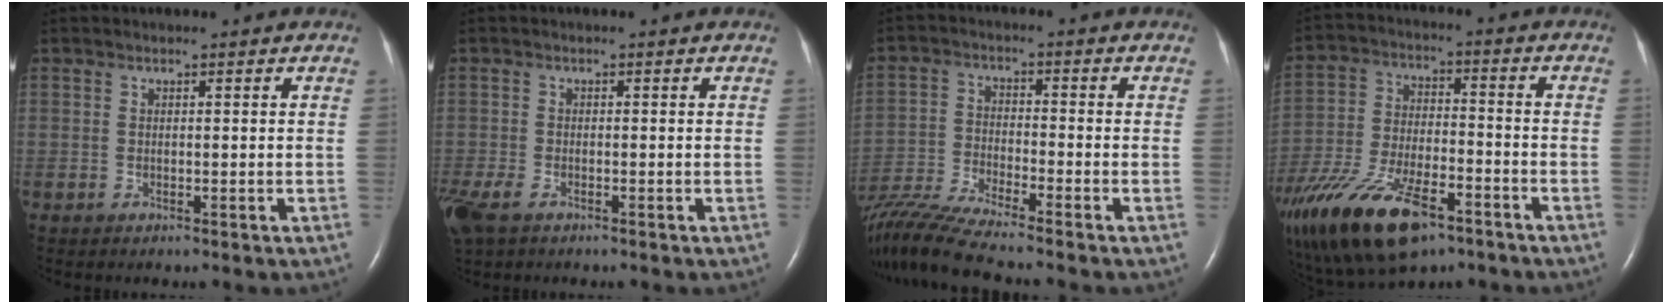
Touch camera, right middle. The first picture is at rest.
{"total": 6.3, "force": [-4.0, 3.0, 3.8], "torque": [-0.101, -0.017, -0.073]}
{"total": 11.7, "force": [-10.6, -1.6, 4.6], "torque": [-0.089, -0.019, -0.196]}
{"total": 21.7, "force": [-13.8, 8.7, 14.3], "torque": [-0.318, -0.026, -0.242]}